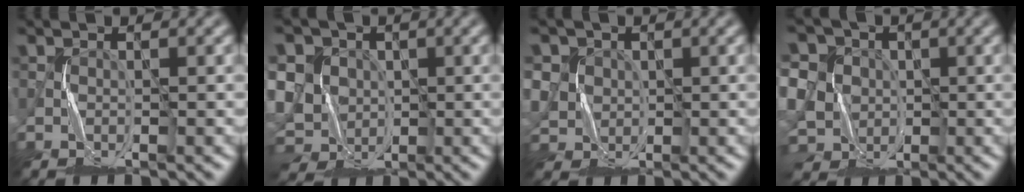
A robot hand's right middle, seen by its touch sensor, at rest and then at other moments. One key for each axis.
{"total": 9.1, "fx": 0.2, "fy": 8.1, "fz": 4.2, "tx": -0.101, "ty": 0.018, "tz": -0.024}
{"total": 3.9, "fx": 0.9, "fy": 3.7, "fz": 0.8, "tx": -0.038, "ty": 0.006, "tz": 0.019}
{"total": 10.3, "fx": 1.0, "fy": 9.1, "fz": 4.7, "tx": -0.120, "ty": 0.028, "tz": -0.019}